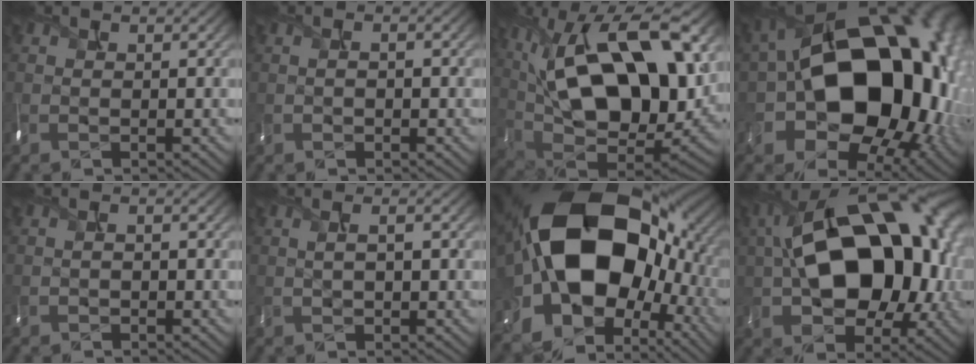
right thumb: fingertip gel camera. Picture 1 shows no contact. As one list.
[{"total": 0.8, "force": [-0.1, 0.5, 0.6], "torque": [-0.002, -0.005, -0.004]}, {"total": 19.2, "force": [5.2, 10.1, 15.5], "torque": [-0.284, 0.024, 0.090]}, {"total": 20.8, "force": [-0.2, 14.8, 14.6], "torque": [-0.229, -0.035, 0.015]}, {"total": 0.5, "force": [-0.2, 0.3, 0.4], "torque": [0.002, -0.005, -0.007]}, {"total": 1.9, "force": [0.4, 0.6, 1.8], "torque": [-0.023, 0.000, 0.001]}, {"total": 20.7, "force": [0.2, 14.8, 14.5], "torque": [-0.282, -0.009, 0.004]}, {"total": 20.6, "force": [1.8, 13.3, 15.6], "torque": [-0.258, -0.012, 0.031]}]